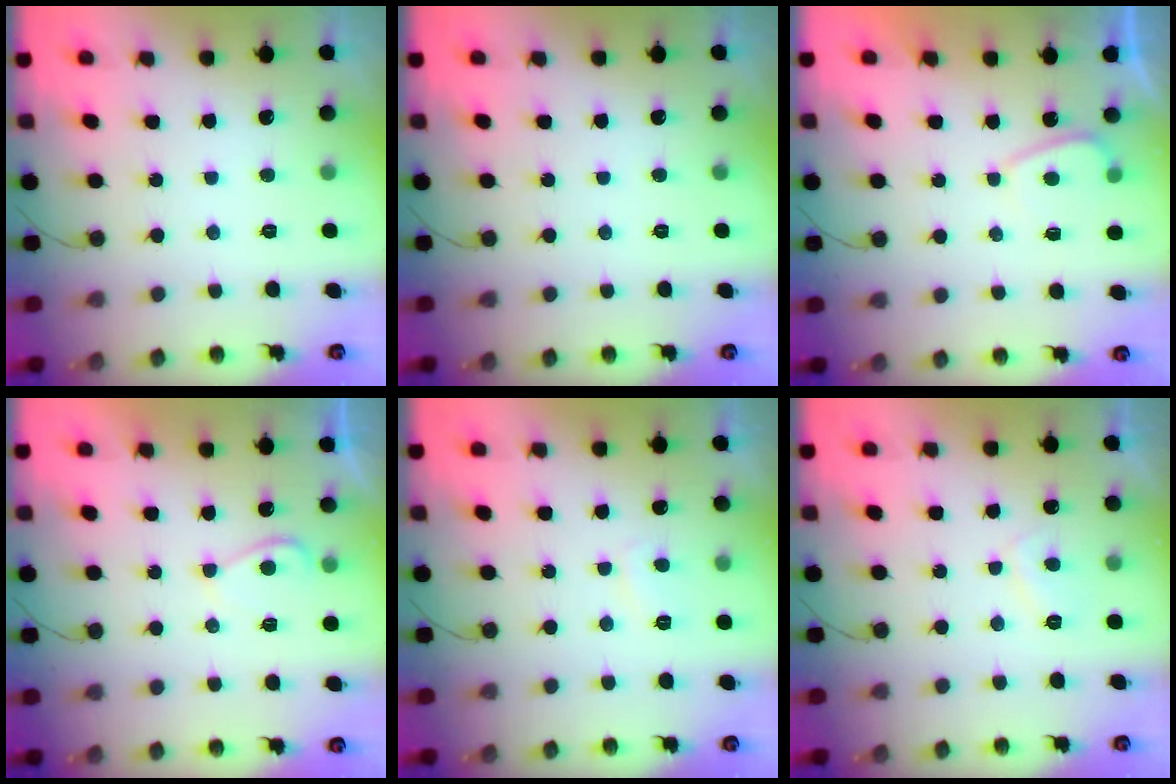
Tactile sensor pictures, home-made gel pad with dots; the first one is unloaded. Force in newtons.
{"total": 0.0}
{"total": 1.2, "press": 1.0, "slide": 0.6}
{"total": 3.8, "press": 3.7, "slide": 0.7}
{"total": 2.7, "press": 2.6, "slide": 0.8}
{"total": 2.5, "press": 2.4, "slide": 0.8}